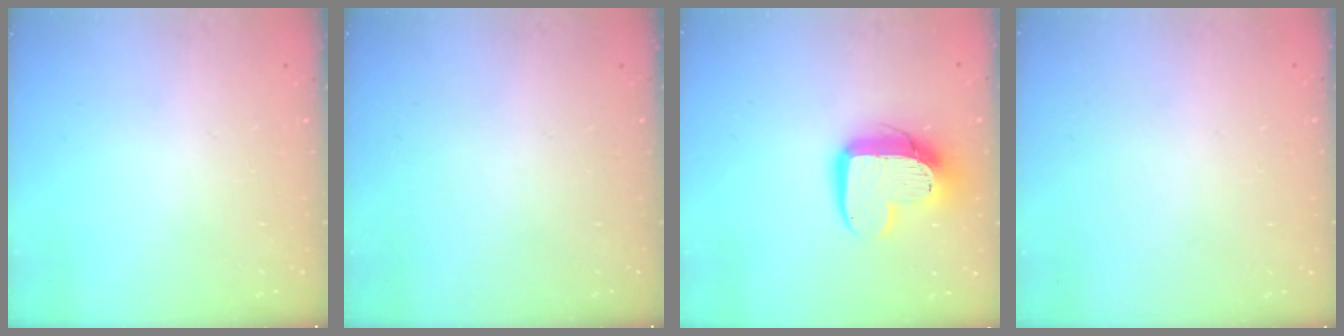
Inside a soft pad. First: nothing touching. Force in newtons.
{"total": 0.0}
{"total": 14.4, "press": 14.3, "slide": 1.2}
{"total": 0.0}